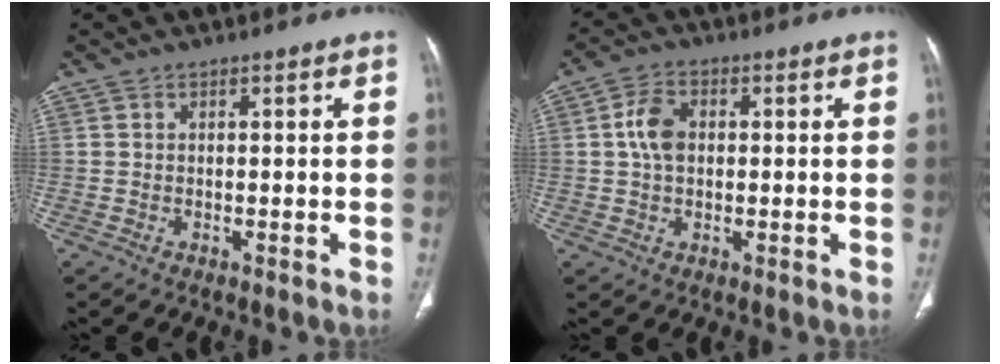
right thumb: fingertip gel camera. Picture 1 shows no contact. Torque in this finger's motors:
{"motor_torque": [1.11, 0.94, 0.67, -0.33, 0.20]}